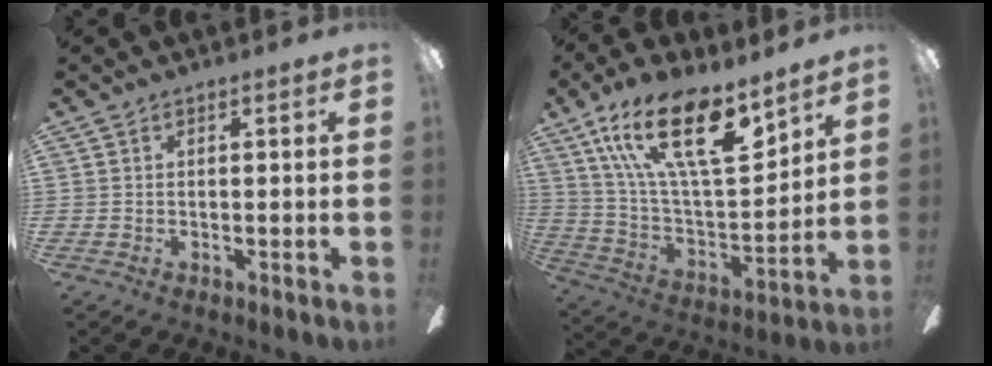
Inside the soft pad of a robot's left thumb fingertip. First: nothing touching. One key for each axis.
{"total": 22.8, "fx": 13.5, "fy": 8.2, "fz": 16.4, "tx": -0.311, "ty": -0.075, "tz": 0.227}